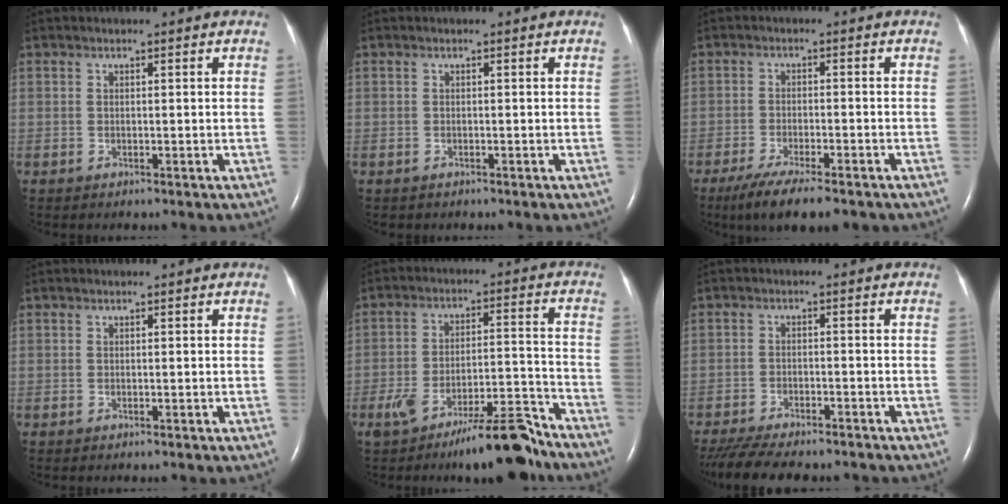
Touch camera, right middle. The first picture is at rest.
{"total": 0.0}
{"total": 10.0, "force": [-7.5, 1.9, 6.4], "torque": [-0.104, -0.020, -0.114]}
{"total": 0.0}
{"total": 12.1, "force": [-9.5, 2.0, 7.3], "torque": [-0.109, 0.017, -0.150]}
{"total": 13.6, "force": [-11.8, 3.1, 6.1], "torque": [-0.120, -0.018, -0.169]}